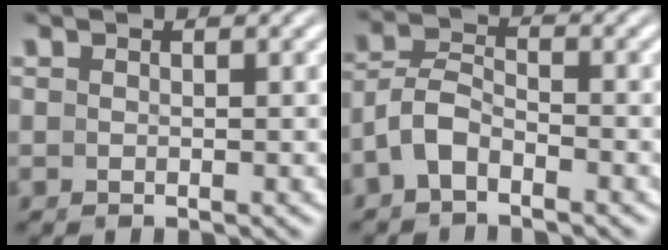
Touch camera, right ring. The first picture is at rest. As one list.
[{"total": 5.6, "force": [-2.1, 4.6, 2.3], "torque": [-0.064, -0.017, -0.038]}]